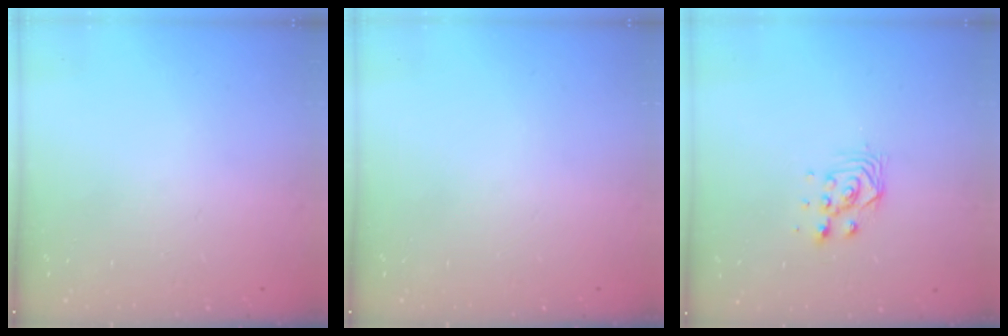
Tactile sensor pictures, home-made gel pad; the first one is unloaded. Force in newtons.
{"total": 0.0}
{"total": 3.5, "press": 3.4, "slide": 0.8}